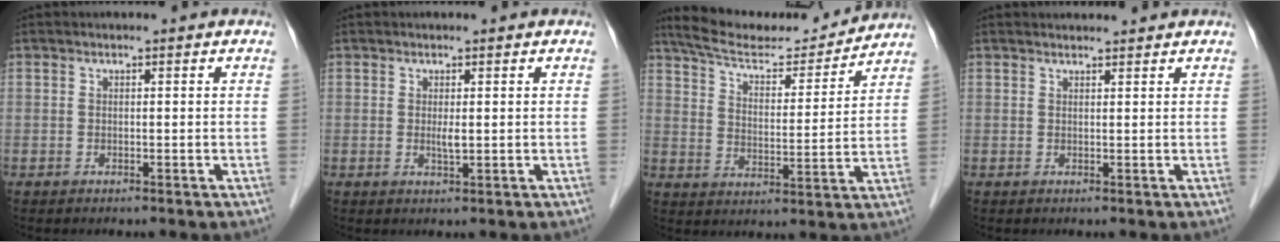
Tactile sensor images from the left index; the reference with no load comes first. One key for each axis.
{"total": 1.4, "fx": 0.2, "fy": 0.2, "fz": 1.3, "tx": -0.029, "ty": -0.003, "tz": 0.005}
{"total": 14.6, "fx": 13.9, "fy": 1.8, "fz": 4.0, "tx": -0.068, "ty": 0.000, "tz": 0.218}
{"total": 2.5, "fx": 2.4, "fy": 0.2, "fz": 0.3, "tx": -0.011, "ty": 0.016, "tz": 0.035}